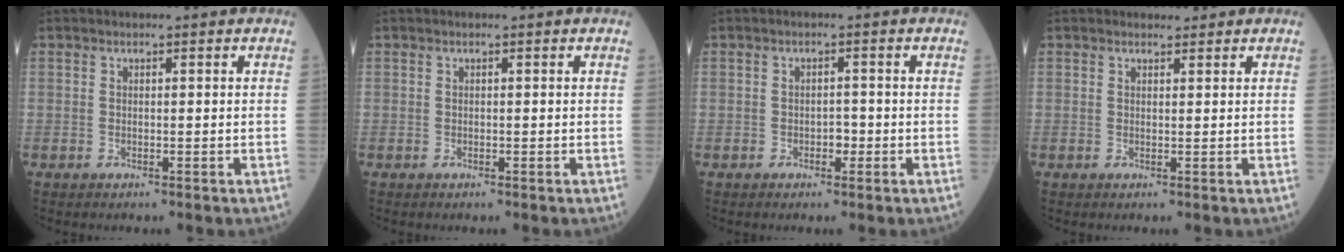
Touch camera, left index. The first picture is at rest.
{"total": 0.0}
{"total": 1.5, "force": [-0.6, 0.9, 1.0], "torque": [-0.011, 0.004, -0.010]}
{"total": 1.3, "force": [1.2, 0.5, 0.2], "torque": [-0.006, 0.001, 0.017]}